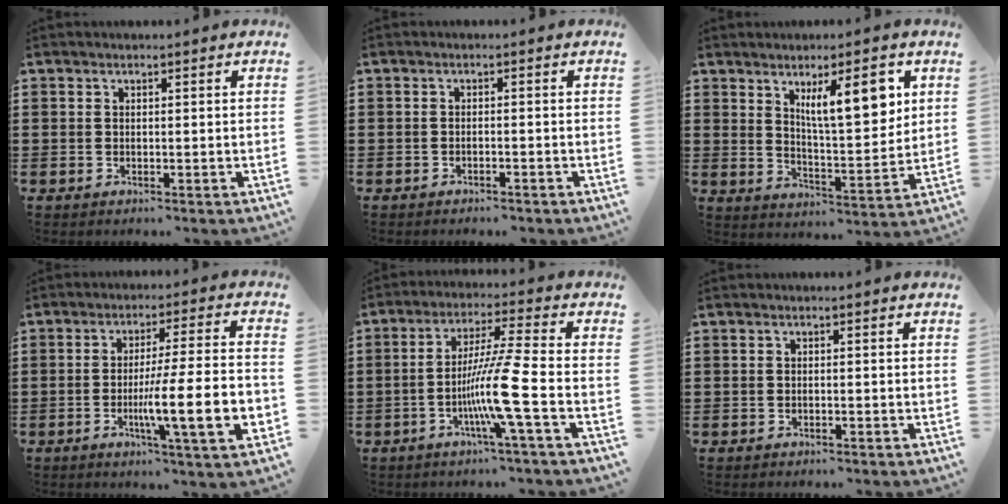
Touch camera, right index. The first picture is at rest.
{"total": 1.1, "force": [-1.0, 0.0, 0.4], "torque": [-0.010, -0.001, -0.019]}
{"total": 9.7, "force": [4.3, 3.1, 8.1], "torque": [-0.133, -0.004, 0.068]}
{"total": 13.1, "force": [-3.5, 1.3, 12.6], "torque": [-0.214, -0.015, -0.065]}
{"total": 10.0, "force": [-3.4, -1.0, 9.4], "torque": [-0.181, -0.014, -0.070]}
{"total": 0.6, "force": [-0.6, 0.0, 0.2], "torque": [-0.006, -0.003, -0.011]}